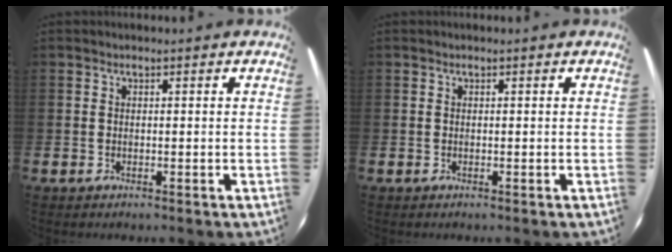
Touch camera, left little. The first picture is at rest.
{"total": 0.0}